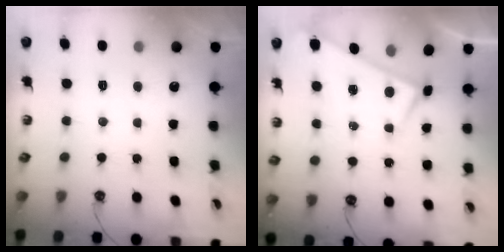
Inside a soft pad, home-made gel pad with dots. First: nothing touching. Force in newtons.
{"total": 0.0}